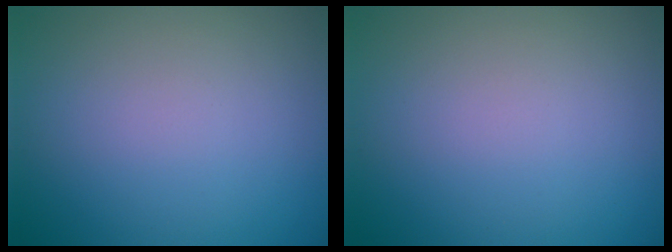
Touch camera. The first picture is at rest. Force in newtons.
{"total": 0.0}